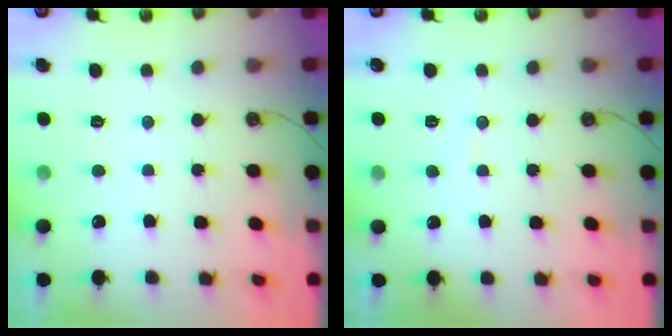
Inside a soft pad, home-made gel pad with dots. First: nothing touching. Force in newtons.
{"total": 4.7, "press": 4.6, "slide": 0.4}